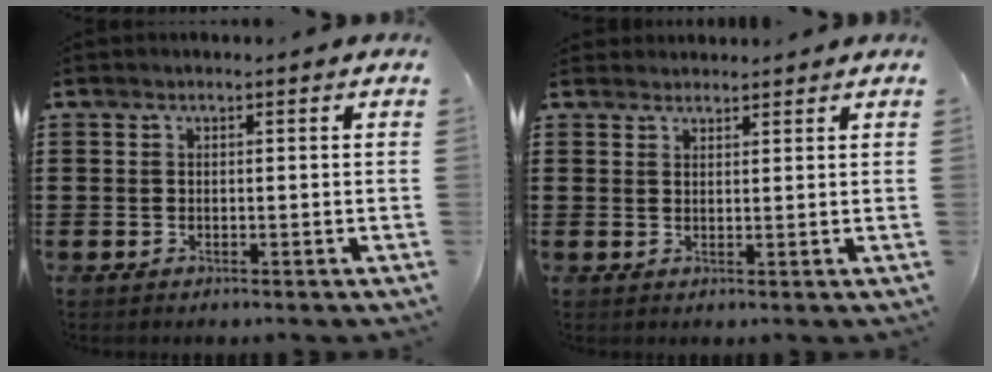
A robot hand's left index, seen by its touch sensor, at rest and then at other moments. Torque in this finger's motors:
{"motor_torque": [2.14, 0.00, -0.01, 0.01]}